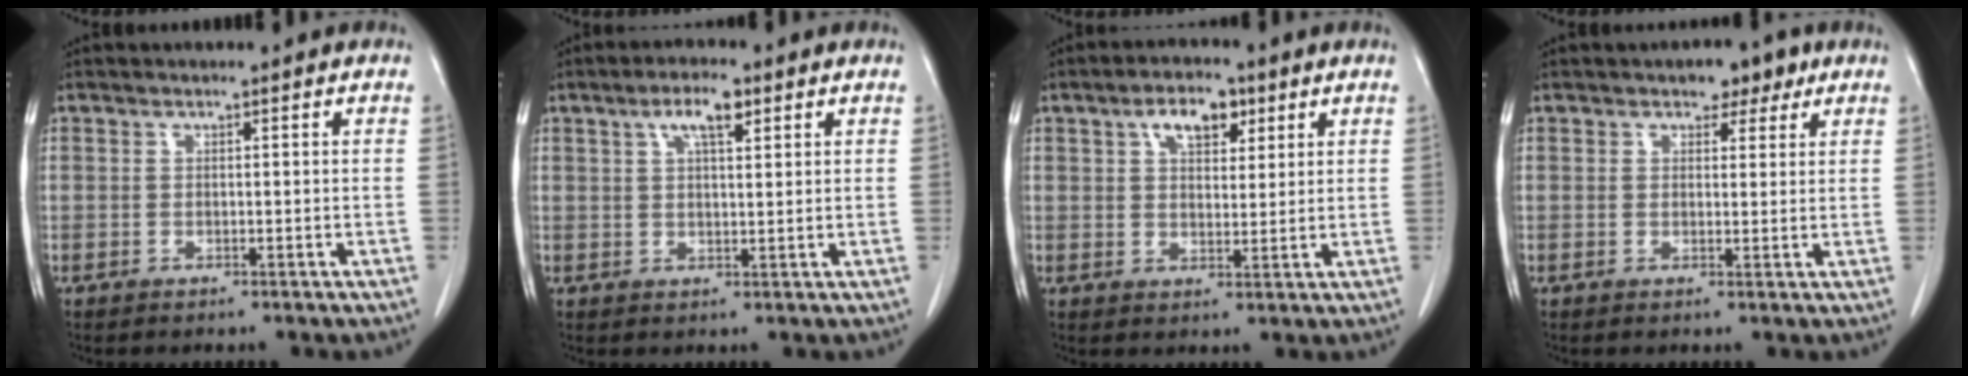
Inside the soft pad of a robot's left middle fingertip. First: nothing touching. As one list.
[{"total": 4.8, "force": [2.5, 1.1, 3.9], "torque": [-0.076, 0.006, 0.045]}, {"total": 5.7, "force": [2.9, 2.9, 4.0], "torque": [-0.068, 0.011, 0.049]}, {"total": 3.5, "force": [2.4, 2.0, 1.7], "torque": [-0.020, 0.005, 0.032]}]